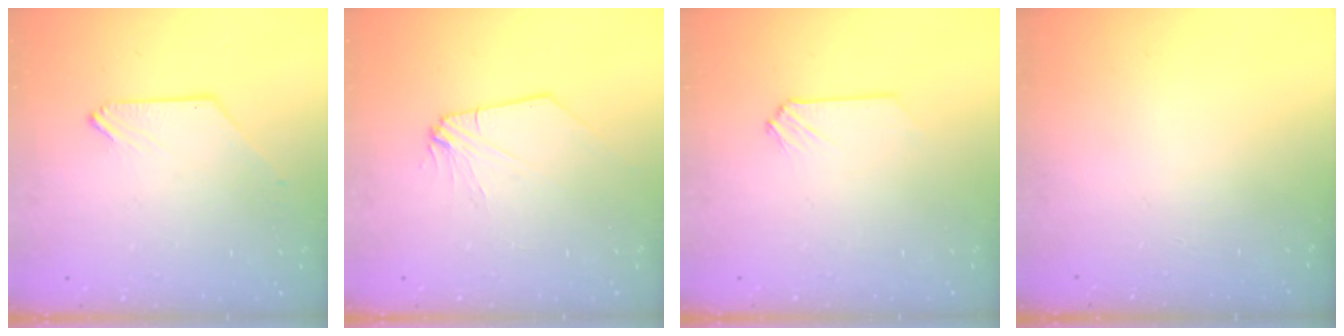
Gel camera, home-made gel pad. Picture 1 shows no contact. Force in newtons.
{"total": 1.6, "press": 1.5, "slide": 0.4}
{"total": 0.0}
{"total": 0.0}